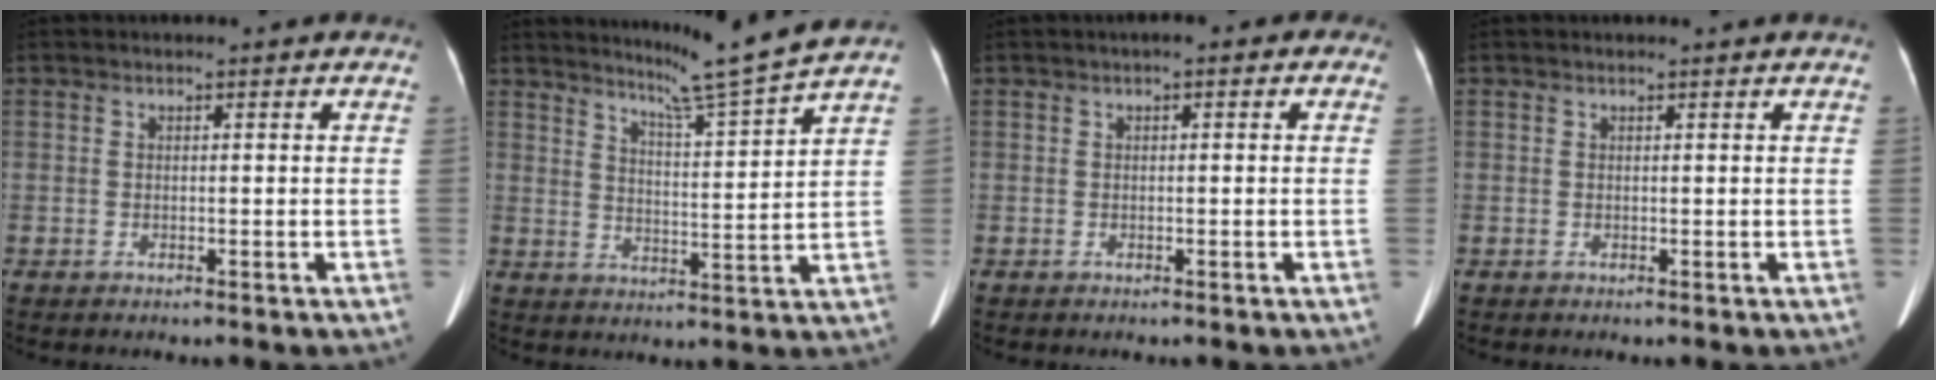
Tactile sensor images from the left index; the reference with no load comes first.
{"total": 8.9, "force": [7.9, -2.7, 3.1], "torque": [-0.059, -0.037, 0.125]}
{"total": 1.4, "force": [0.2, 0.8, 1.1], "torque": [-0.011, 0.009, -0.006]}
{"total": 0.5, "force": [0.5, -0.1, 0.2], "torque": [-0.007, 0.000, 0.009]}